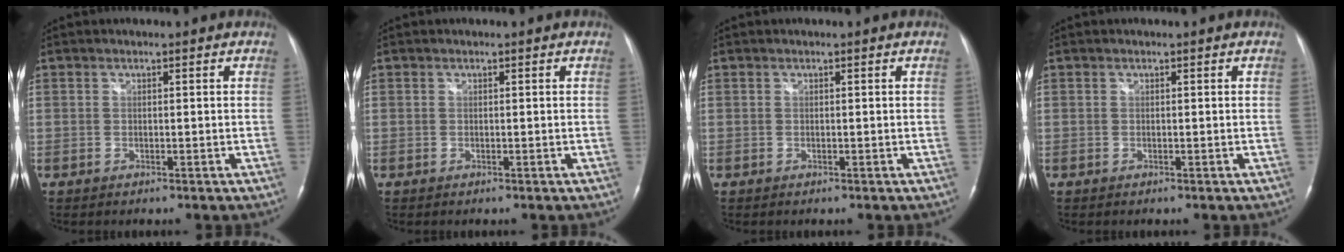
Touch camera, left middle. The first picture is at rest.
{"total": 0.0}
{"total": 0.0}
{"total": 0.0}